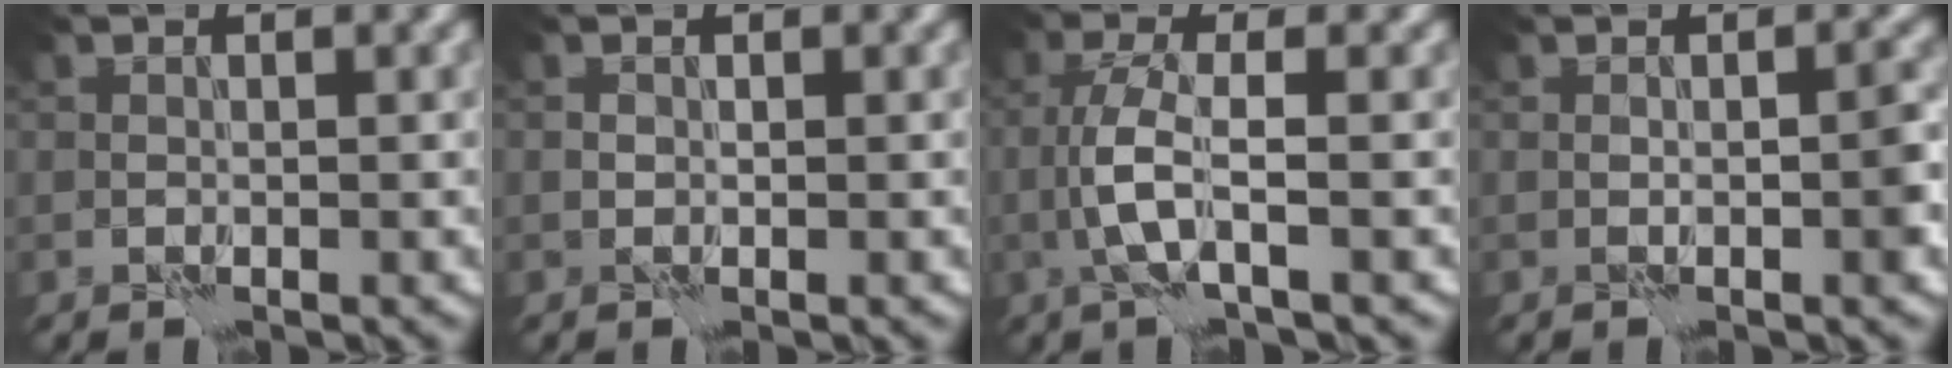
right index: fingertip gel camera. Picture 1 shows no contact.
{"total": 0.0}
{"total": 3.4, "force": [-0.6, 0.8, 3.3], "torque": [-0.074, 0.004, -0.018]}
{"total": 1.6, "force": [-0.2, 0.3, 1.5], "torque": [-0.026, 0.002, -0.004]}